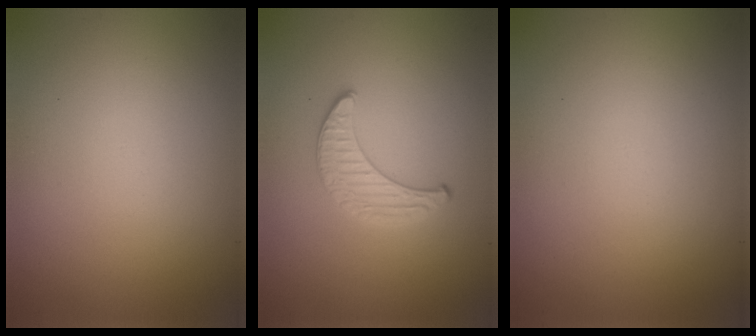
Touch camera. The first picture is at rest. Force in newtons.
{"total": 1.5, "press": 1.5, "slide": 0.1}
{"total": 0.0}